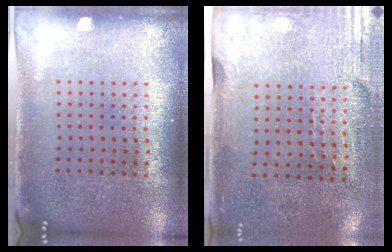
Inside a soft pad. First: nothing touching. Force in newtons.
{"total": 3.0, "press": 2.5, "slide": 1.6}